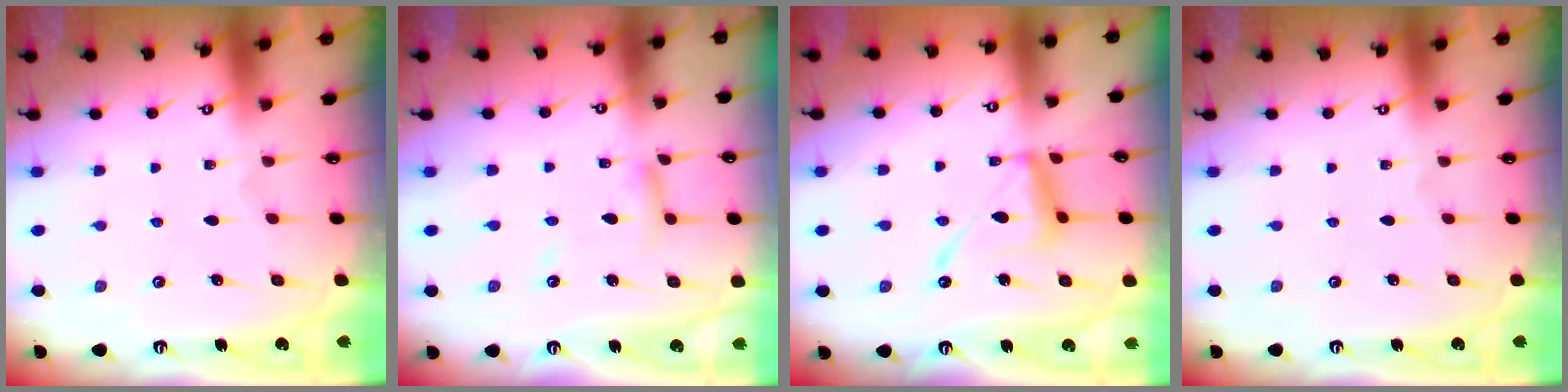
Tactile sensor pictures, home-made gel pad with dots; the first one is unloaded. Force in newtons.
{"total": 6.3, "press": 6.3, "slide": 0.4}
{"total": 13.2, "press": 13.1, "slide": 1.1}
{"total": 0.0}